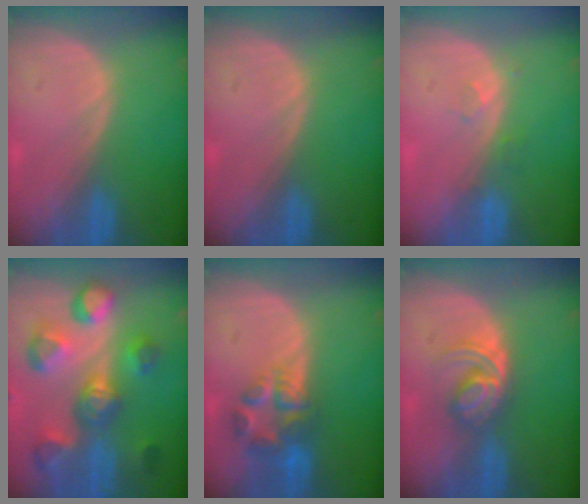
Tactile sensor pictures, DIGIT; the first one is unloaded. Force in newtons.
{"total": 0.0}
{"total": 1.9, "press": 1.6, "slide": 1.0}
{"total": 11.0, "press": 9.9, "slide": 4.7}
{"total": 7.0, "press": 6.1, "slide": 3.4}
{"total": 5.9, "press": 5.1, "slide": 3.0}